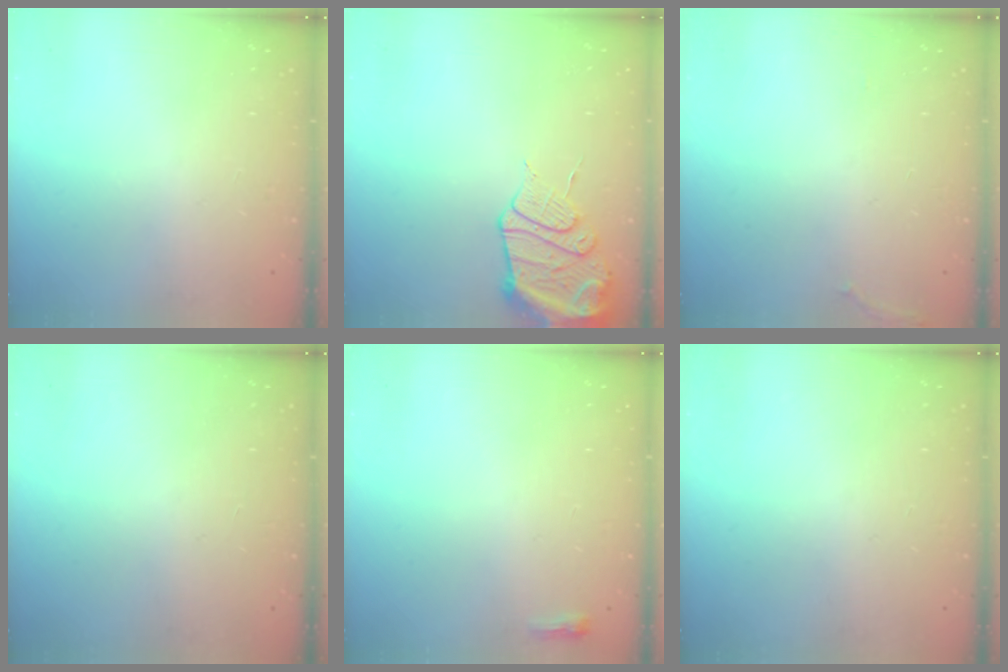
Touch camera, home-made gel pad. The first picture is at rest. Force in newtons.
{"total": 13.1, "press": 13.0, "slide": 1.6}
{"total": 7.9, "press": 5.9, "slide": 5.3}
{"total": 0.0}
{"total": 2.6, "press": 2.5, "slide": 0.6}
{"total": 0.0}